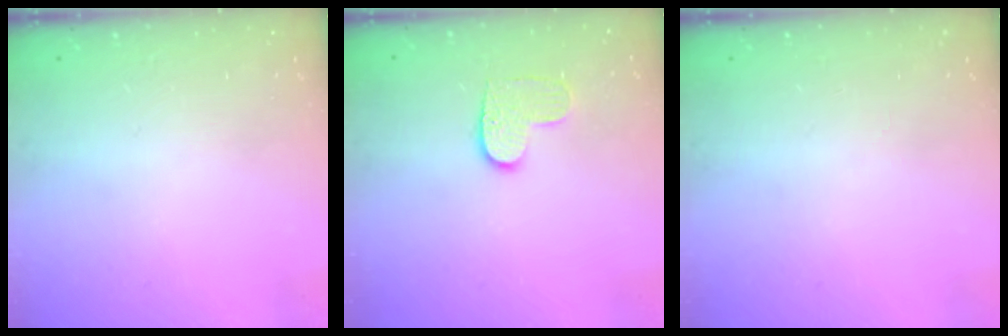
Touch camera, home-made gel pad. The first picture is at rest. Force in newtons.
{"total": 6.4, "press": 6.4, "slide": 0.3}
{"total": 0.0}